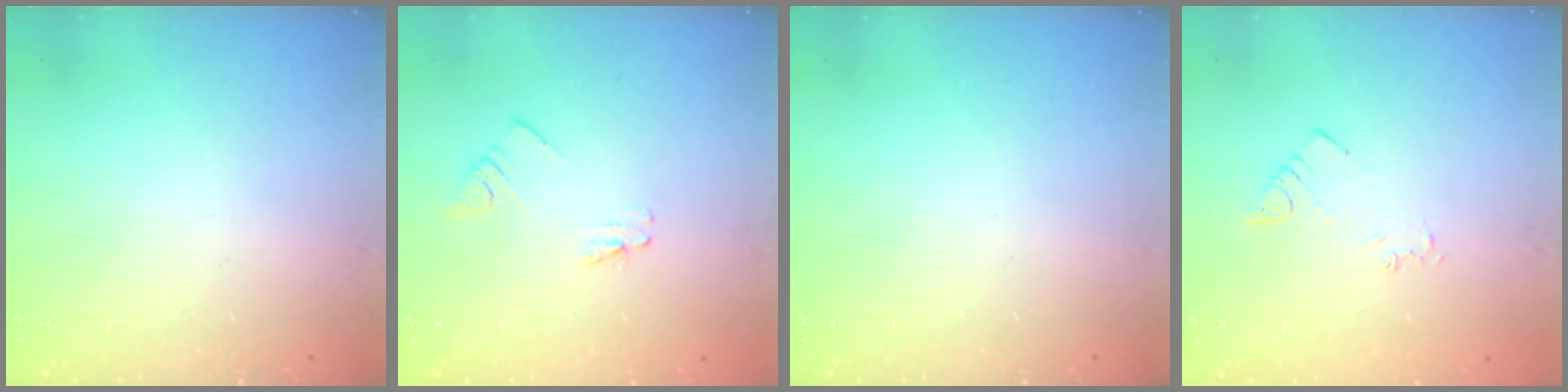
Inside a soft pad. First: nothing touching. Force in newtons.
{"total": 1.1, "press": 1.1, "slide": 0.0}
{"total": 0.0}
{"total": 2.3, "press": 2.3, "slide": 0.3}